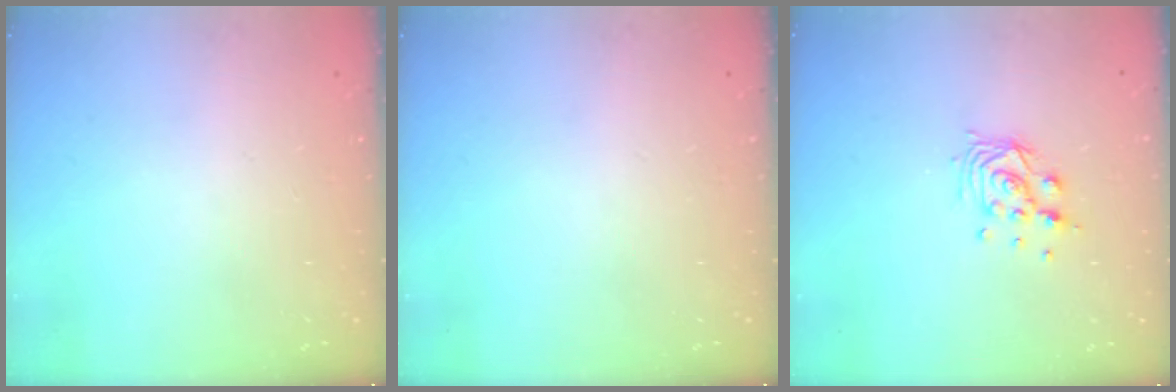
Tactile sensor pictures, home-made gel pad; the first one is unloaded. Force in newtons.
{"total": 0.0}
{"total": 9.6, "press": 9.6, "slide": 0.5}